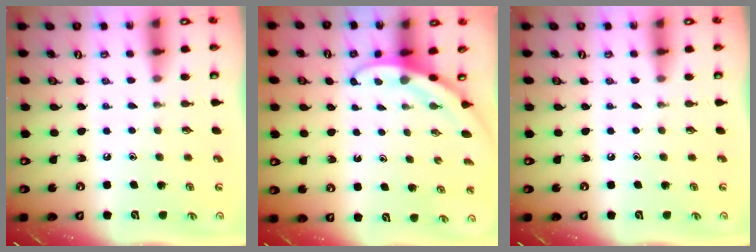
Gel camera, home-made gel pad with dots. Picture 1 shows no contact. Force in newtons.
{"total": 3.0, "press": 3.0, "slide": 0.1}
{"total": 0.0}